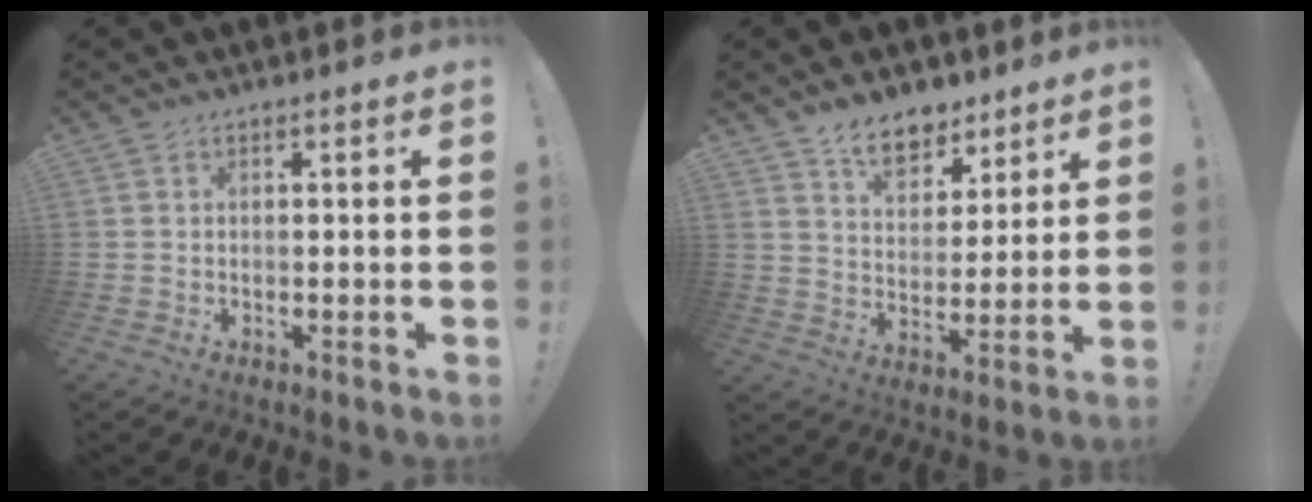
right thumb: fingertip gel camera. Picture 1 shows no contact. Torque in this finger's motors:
{"motor_torque": [0.06, 0.12, 0.43, 0.71, 0.01]}